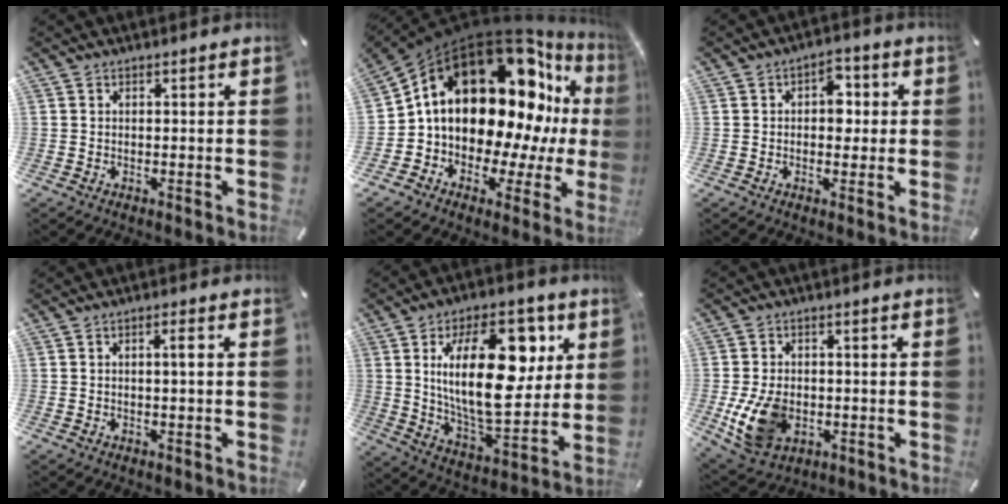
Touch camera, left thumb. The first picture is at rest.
{"total": 24.1, "force": [6.9, 15.4, 17.2], "torque": [-0.259, -0.079, 0.133]}
{"total": 5.7, "force": [0.5, 3.8, 4.2], "torque": [-0.035, -0.005, -0.004]}
{"total": 2.1, "force": [0.2, 0.5, 2.1], "torque": [-0.041, 0.004, 0.000]}
{"total": 24.7, "force": [6.7, 12.8, 20.1], "torque": [-0.342, -0.018, 0.102]}
{"total": 11.4, "force": [-2.3, 8.5, 7.3], "torque": [-0.152, 0.002, -0.040]}